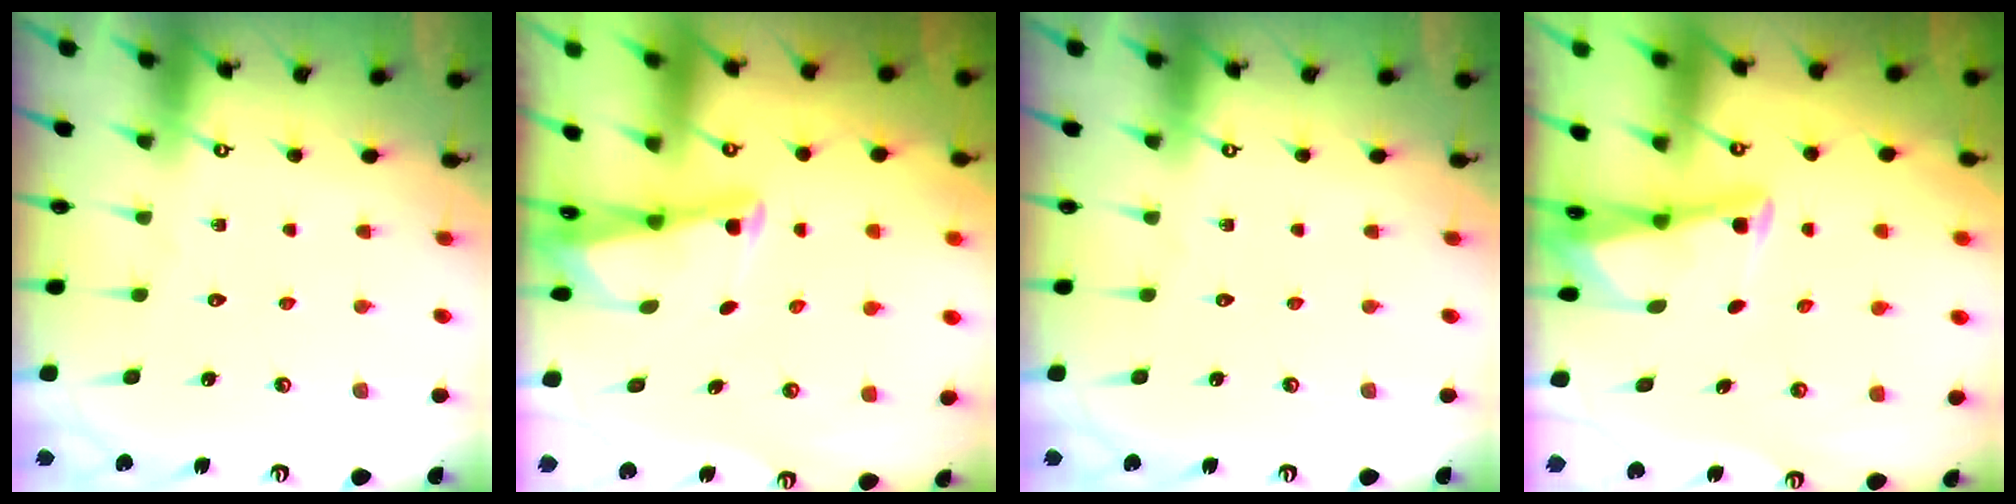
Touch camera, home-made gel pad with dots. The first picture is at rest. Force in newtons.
{"total": 2.5, "press": 2.5, "slide": 0.2}
{"total": 0.0}
{"total": 2.9, "press": 2.9, "slide": 0.3}